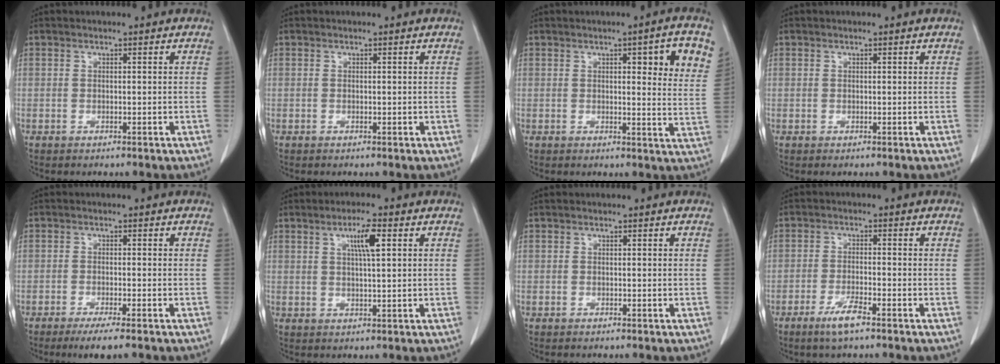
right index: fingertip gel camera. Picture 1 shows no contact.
{"total": 0.0}
{"total": 8.9, "force": [3.7, 1.2, 8.0], "torque": [-0.091, -0.004, 0.040]}
{"total": 0.0}
{"total": 4.7, "force": [-3.3, 0.0, 3.3], "torque": [-0.048, -0.012, -0.052]}
{"total": 4.6, "force": [1.8, 0.4, 4.2], "torque": [-0.073, 0.001, 0.031]}
{"total": 0.0}
{"total": 4.2, "force": [-2.8, 0.3, 3.1], "torque": [-0.065, -0.006, -0.054]}